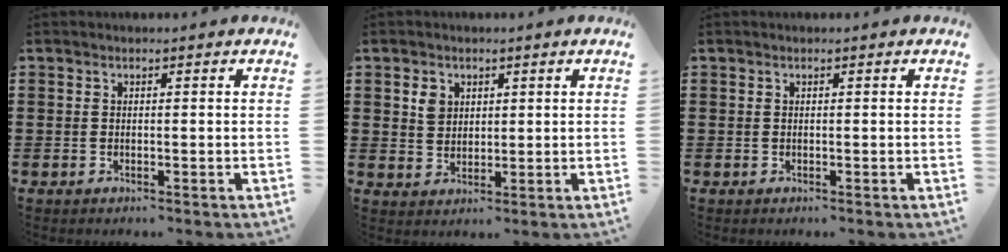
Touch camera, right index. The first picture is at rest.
{"total": 3.0, "force": [1.3, 2.4, 1.2], "torque": [-0.024, 0.005, 0.022]}
{"total": 0.0}